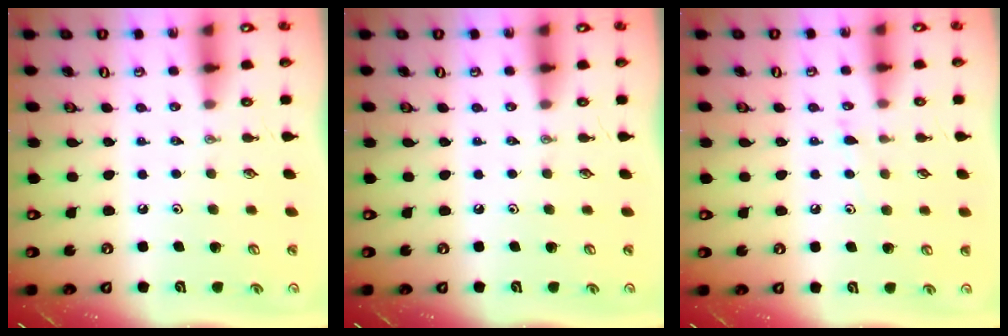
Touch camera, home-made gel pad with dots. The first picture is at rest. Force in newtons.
{"total": 0.0}
{"total": 4.9, "press": 4.8, "slide": 0.6}